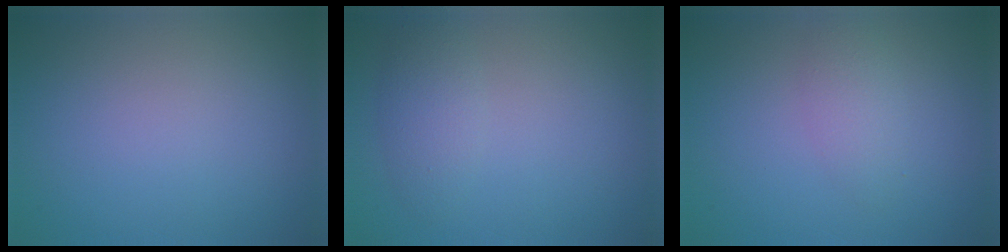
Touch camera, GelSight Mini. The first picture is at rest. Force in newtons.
{"total": 2.0, "press": 2.0, "slide": 0.1}
{"total": 2.0, "press": 2.0, "slide": 0.1}